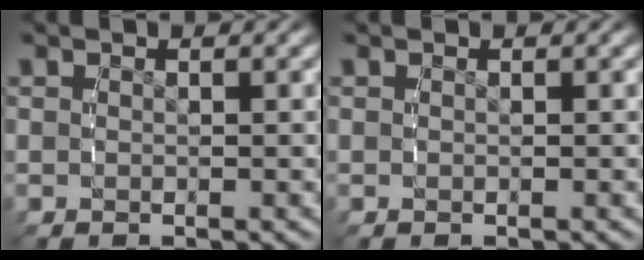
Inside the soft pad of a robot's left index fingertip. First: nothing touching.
{"total": 0.0}